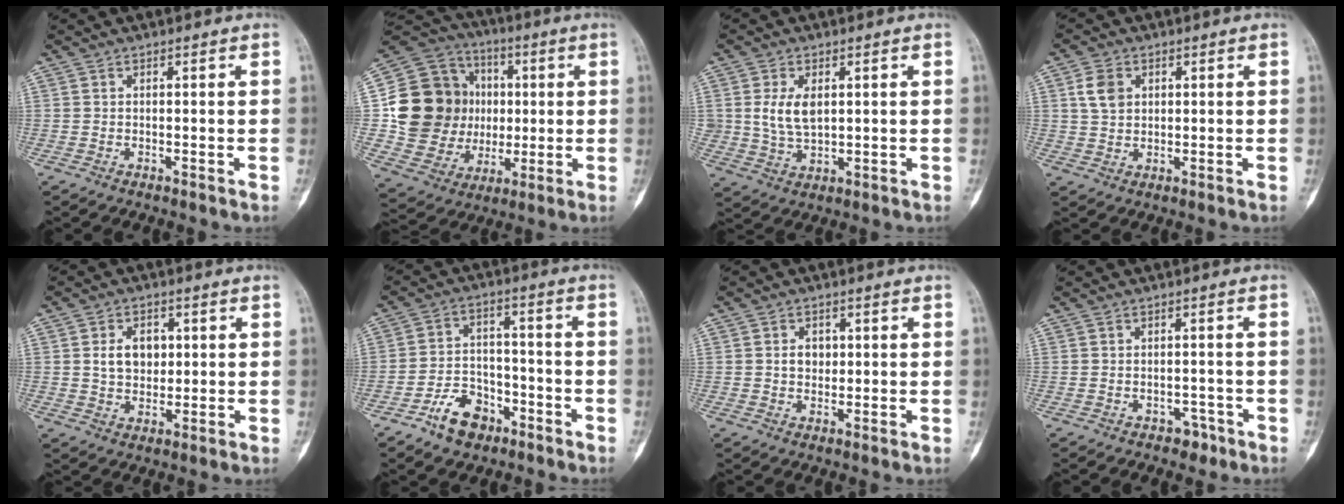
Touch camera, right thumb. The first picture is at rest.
{"total": 21.7, "force": [1.5, 18.8, 10.7], "torque": [-0.157, 0.030, 0.046]}
{"total": 6.5, "force": [1.4, 3.9, 5.0], "torque": [-0.087, -0.008, 0.036]}
{"total": 4.8, "force": [1.6, 3.7, 2.7], "torque": [-0.035, -0.001, 0.030]}
{"total": 6.6, "force": [1.2, 4.9, 4.3], "torque": [-0.048, -0.004, 0.021]}
{"total": 8.8, "force": [-5.5, 5.6, 4.1], "torque": [-0.046, 0.045, -0.096]}
{"total": 3.2, "force": [0.4, 2.5, 1.9], "torque": [-0.014, 0.003, 0.007]}
{"total": 2.7, "force": [-1.7, 1.9, 1.0], "torque": [-0.001, 0.014, -0.019]}